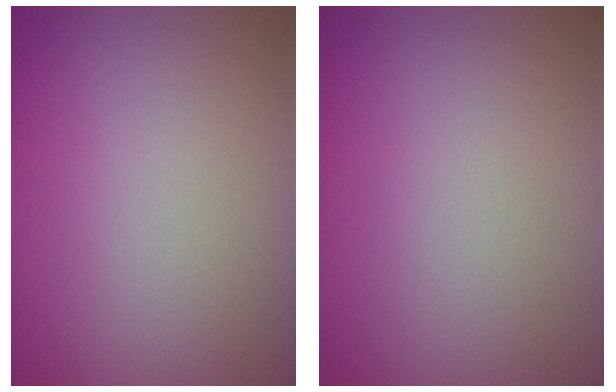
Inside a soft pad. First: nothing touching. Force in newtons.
{"total": 0.0}